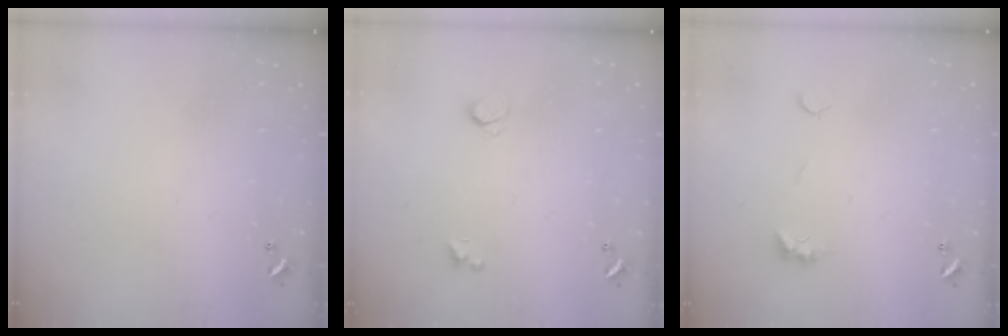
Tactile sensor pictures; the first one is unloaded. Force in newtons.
{"total": 0.7, "press": 0.6, "slide": 0.4}
{"total": 2.2, "press": 2.1, "slide": 0.6}